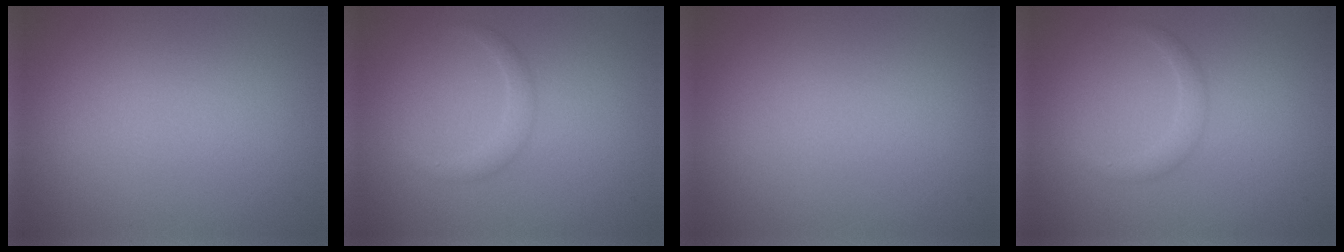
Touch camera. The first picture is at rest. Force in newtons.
{"total": 1.3, "press": 1.3, "slide": 0.2}
{"total": 0.0}
{"total": 1.3, "press": 1.3, "slide": 0.2}